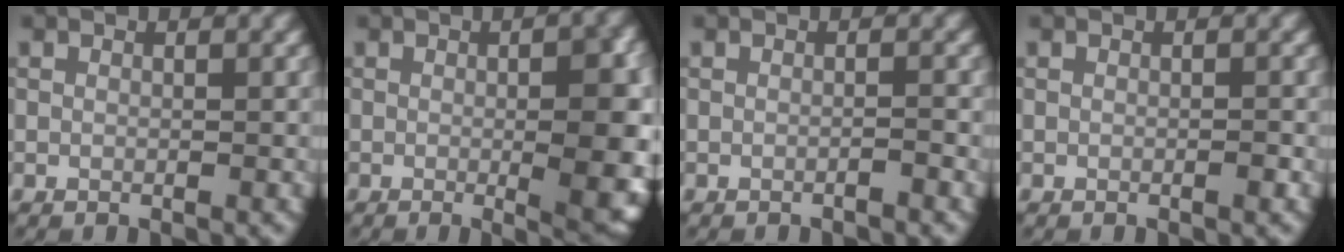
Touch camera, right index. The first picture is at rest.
{"total": 7.6, "force": [-0.4, 1.7, 7.4], "torque": [-0.091, -0.006, 0.002]}
{"total": 0.8, "force": [-0.6, 0.1, 0.6], "torque": [-0.007, 0.003, -0.015]}
{"total": 0.5, "force": [-0.2, 0.0, 0.5], "torque": [-0.009, 0.002, -0.003]}